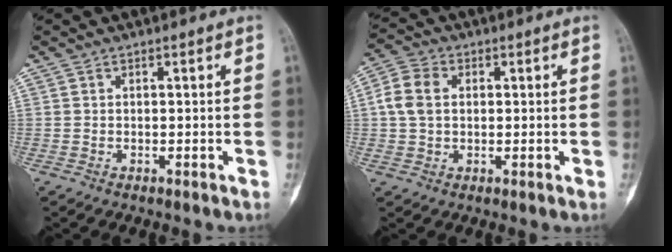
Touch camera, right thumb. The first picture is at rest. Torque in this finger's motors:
{"motor_torque": [-0.14, 0.17, 0.70, 0.04, 0.11]}